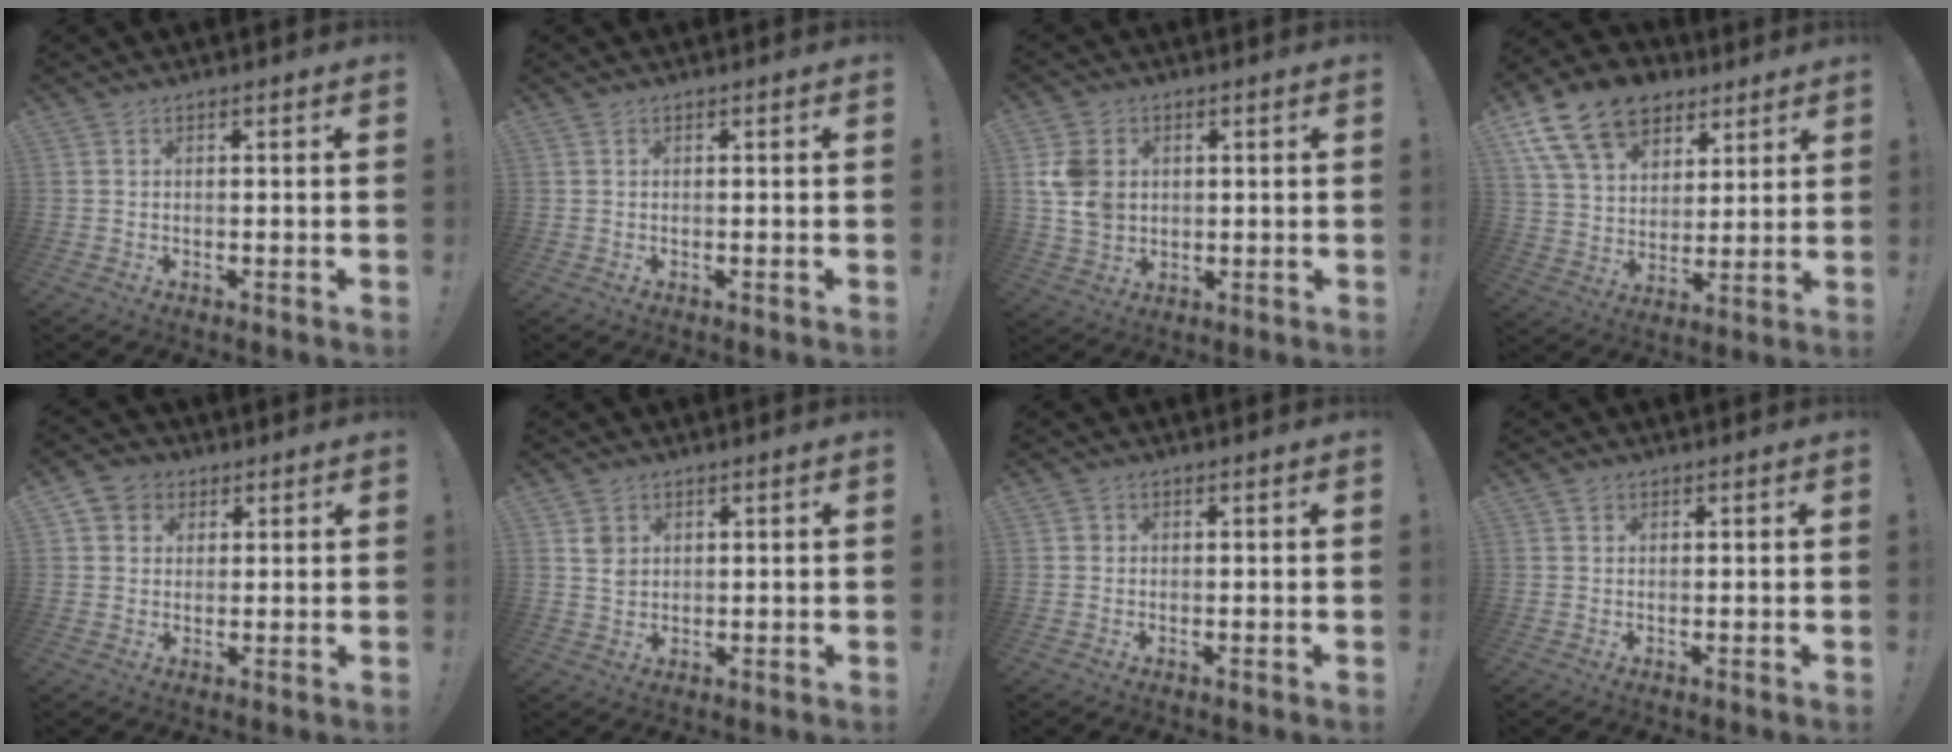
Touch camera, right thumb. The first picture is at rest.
{"total": 0.0}
{"total": 9.7, "force": [1.9, 8.2, 4.9], "torque": [-0.089, 0.001, 0.039]}
{"total": 18.7, "force": [10.4, 12.4, 9.2], "torque": [-0.159, -0.051, 0.196]}
{"total": 5.3, "force": [1.9, 4.8, 1.3], "torque": [-0.022, -0.003, 0.039]}
{"total": 3.6, "force": [2.0, 2.7, 1.3], "torque": [-0.009, -0.010, 0.034]}
{"total": 1.0, "force": [0.4, 0.9, 0.1], "torque": [0.005, -0.001, 0.007]}
{"total": 1.0, "force": [0.7, 0.7, 0.1], "torque": [0.000, 0.000, 0.012]}